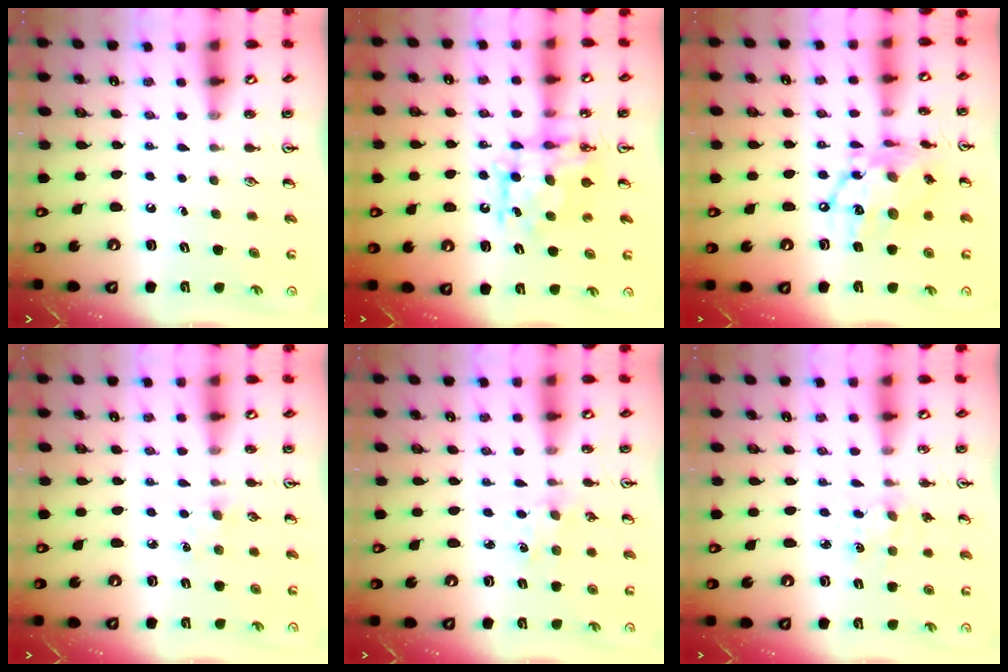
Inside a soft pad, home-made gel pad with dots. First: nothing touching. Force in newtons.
{"total": 10.3, "press": 10.3, "slide": 0.4}
{"total": 15.3, "press": 15.3, "slide": 1.2}
{"total": 3.0, "press": 2.9, "slide": 0.4}
{"total": 2.4, "press": 2.4, "slide": 0.3}
{"total": 4.0, "press": 3.9, "slide": 0.5}